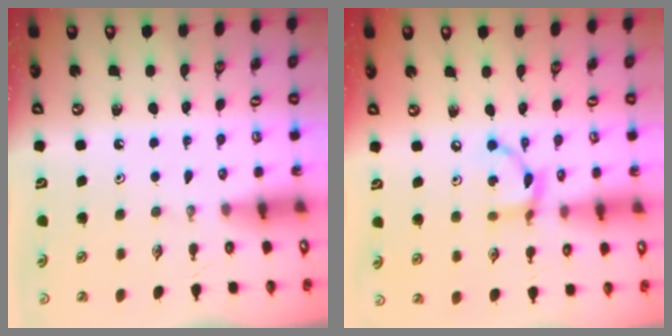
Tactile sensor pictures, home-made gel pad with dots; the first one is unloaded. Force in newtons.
{"total": 9.0, "press": 9.0, "slide": 0.3}